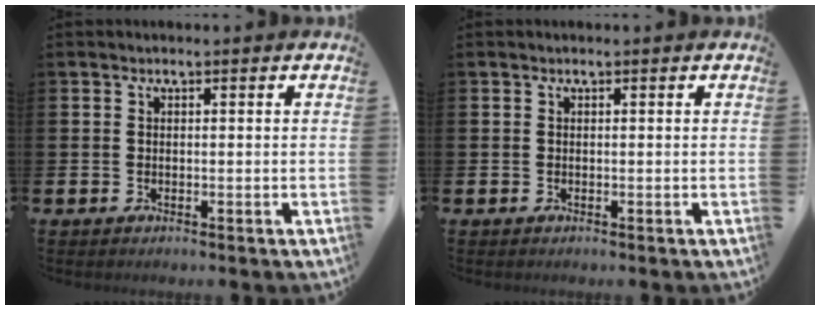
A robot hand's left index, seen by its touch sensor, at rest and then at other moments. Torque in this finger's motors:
{"motor_torque": [0.00, 0.00, 0.00, 0.01]}